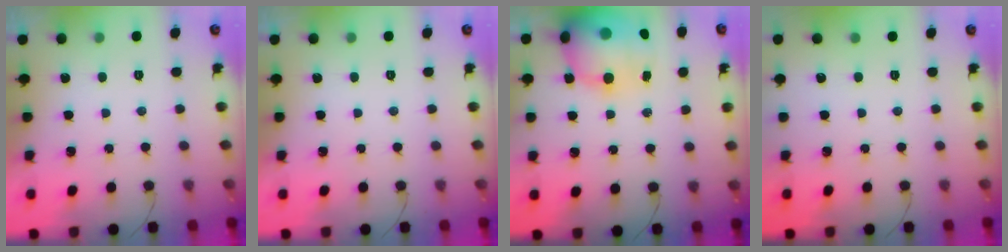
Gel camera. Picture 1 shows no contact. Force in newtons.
{"total": 0.0}
{"total": 20.7, "press": 20.1, "slide": 5.1}
{"total": 0.0}